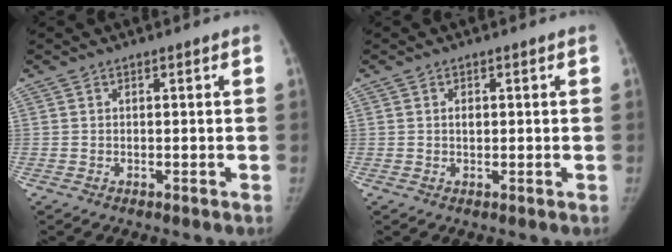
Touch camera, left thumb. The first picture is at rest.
{"total": 1.3, "force": [0.2, 0.9, 0.9], "torque": [-0.007, 0.001, 0.002]}